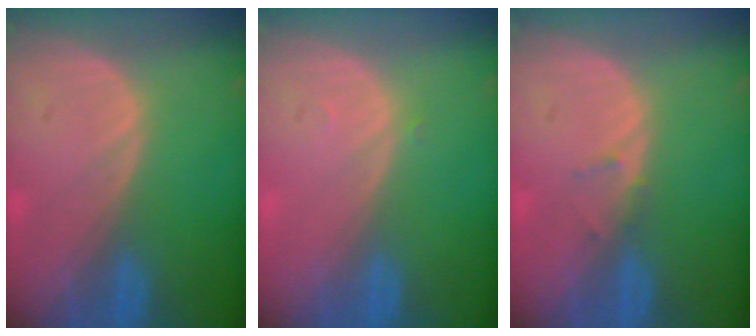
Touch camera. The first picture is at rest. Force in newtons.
{"total": 0.5, "press": 0.4, "slide": 0.3}
{"total": 1.1, "press": 0.8, "slide": 0.7}